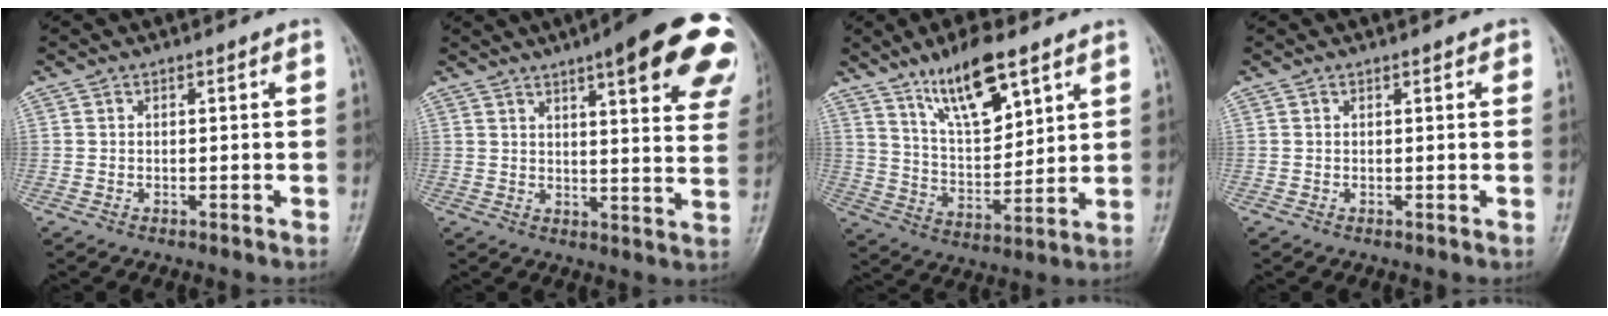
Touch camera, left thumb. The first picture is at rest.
{"total": 21.8, "force": [12.1, 5.2, 17.3], "torque": [-0.195, -0.029, 0.138]}
{"total": 13.2, "force": [8.5, 4.6, 9.0], "torque": [-0.137, -0.050, 0.161]}
{"total": 1.0, "force": [0.5, 0.5, 0.7], "torque": [-0.005, 0.001, 0.003]}